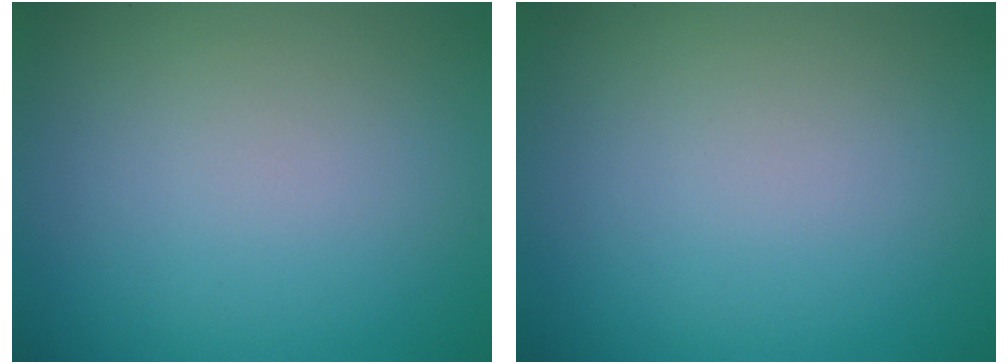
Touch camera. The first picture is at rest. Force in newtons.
{"total": 0.0}